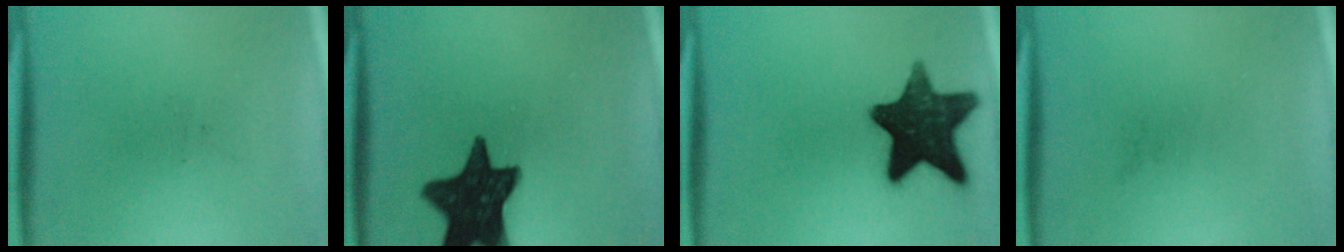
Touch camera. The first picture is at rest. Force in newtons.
{"total": 15.1}
{"total": 16.0}
{"total": 0.0}